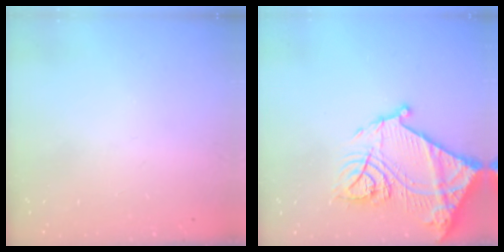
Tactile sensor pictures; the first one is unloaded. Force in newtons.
{"total": 22.6, "press": 22.5, "slide": 2.0}